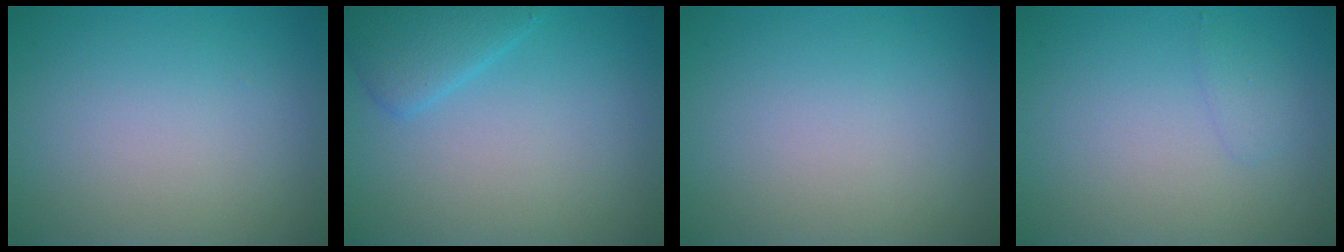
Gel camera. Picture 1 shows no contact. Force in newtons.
{"total": 2.8, "press": 2.8, "slide": 0.2}
{"total": 0.0}
{"total": 1.0, "press": 0.9, "slide": 0.1}